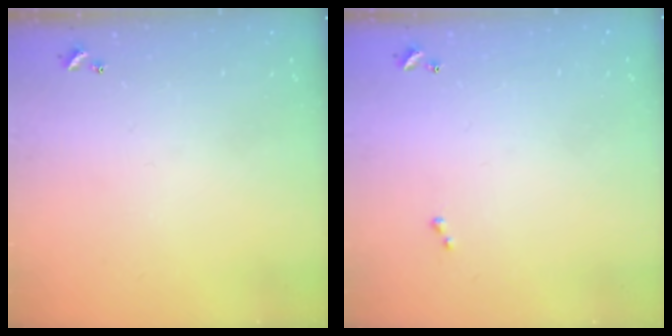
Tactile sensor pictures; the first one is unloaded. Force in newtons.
{"total": 0.0}